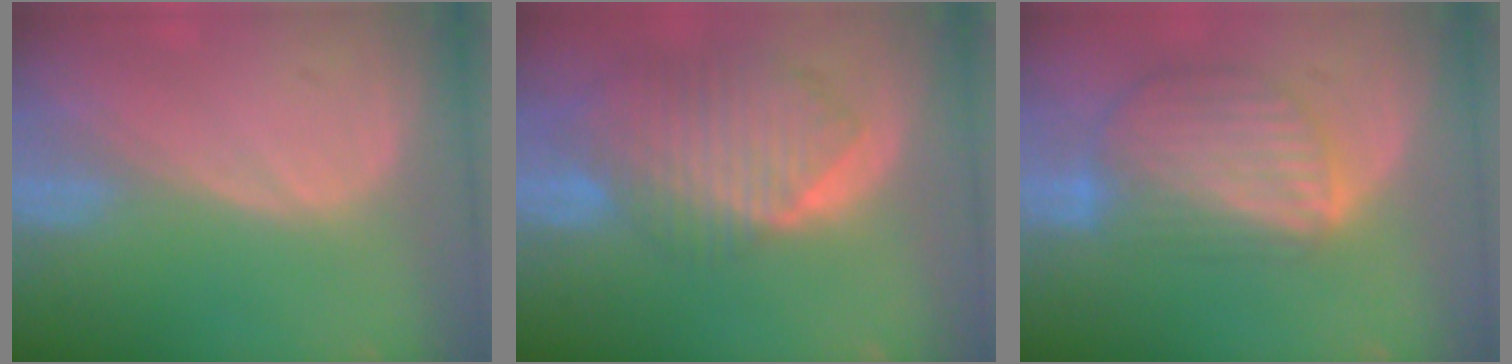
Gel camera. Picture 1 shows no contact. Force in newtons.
{"total": 10.3, "press": 9.0, "slide": 5.1}
{"total": 9.1, "press": 7.8, "slide": 4.7}